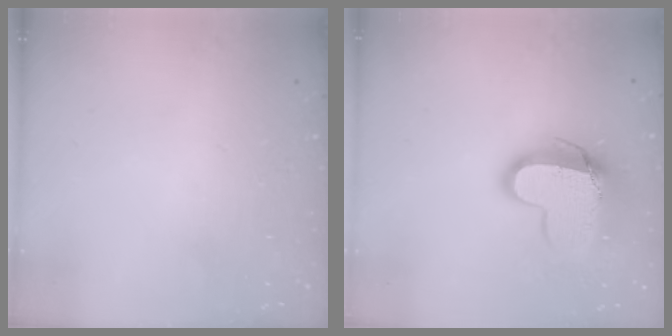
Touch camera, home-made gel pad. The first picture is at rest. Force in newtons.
{"total": 13.1, "press": 13.0, "slide": 1.1}